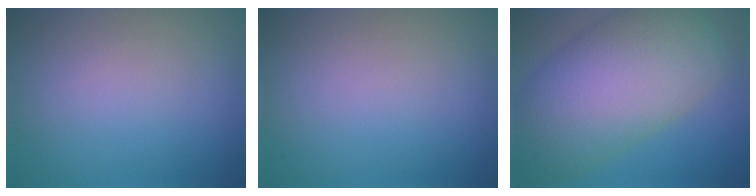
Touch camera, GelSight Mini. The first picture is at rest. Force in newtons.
{"total": 0.0}
{"total": 12.7, "press": 12.7, "slide": 0.5}